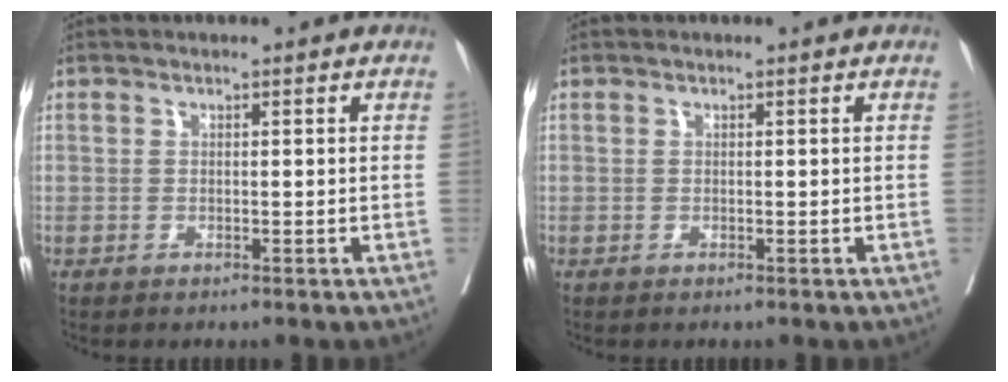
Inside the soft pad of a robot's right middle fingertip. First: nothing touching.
{"total": 0.0}